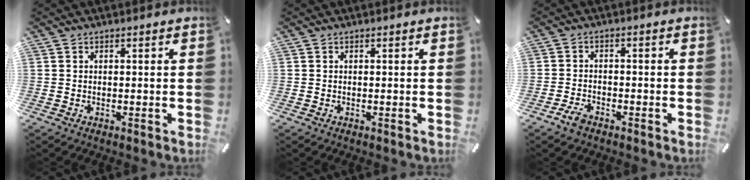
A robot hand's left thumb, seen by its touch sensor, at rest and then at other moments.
{"total": 0.0}
{"total": 3.4, "force": [-2.4, 1.6, 1.8], "torque": [-0.043, 0.010, -0.049]}